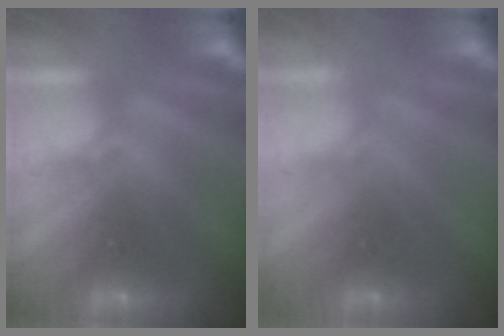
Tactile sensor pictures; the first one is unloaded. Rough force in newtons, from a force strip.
{"total": 4.7}